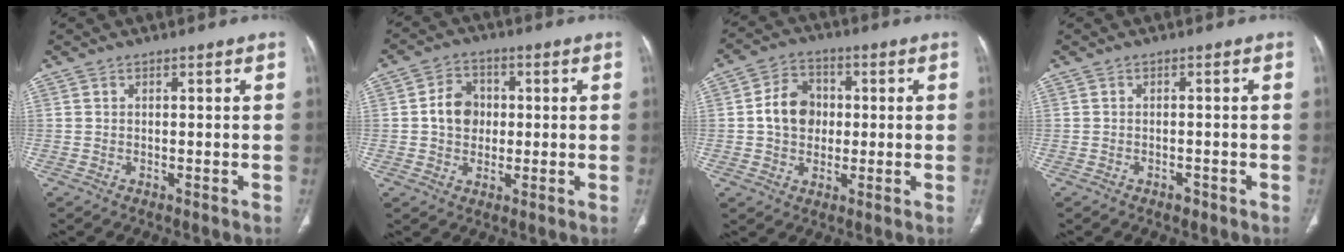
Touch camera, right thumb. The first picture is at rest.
{"total": 6.9, "force": [0.3, 5.8, 3.9], "torque": [-0.040, 0.010, -0.001]}
{"total": 8.6, "force": [0.3, 7.0, 5.0], "torque": [-0.060, 0.013, -0.001]}
{"total": 1.3, "force": [-0.9, 0.7, 0.6], "torque": [-0.007, 0.003, -0.013]}